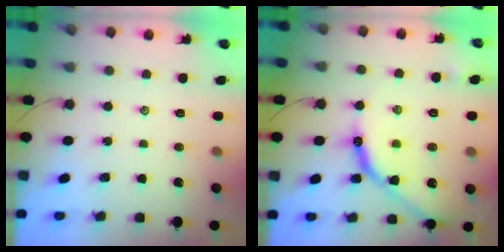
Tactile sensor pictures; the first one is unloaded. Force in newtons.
{"total": 12.5, "press": 12.4, "slide": 1.1}